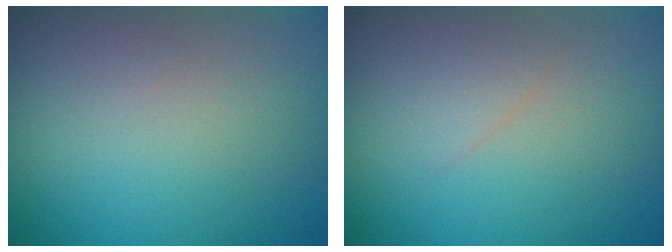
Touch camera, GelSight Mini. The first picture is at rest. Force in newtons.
{"total": 1.0, "press": 1.0, "slide": 0.0}